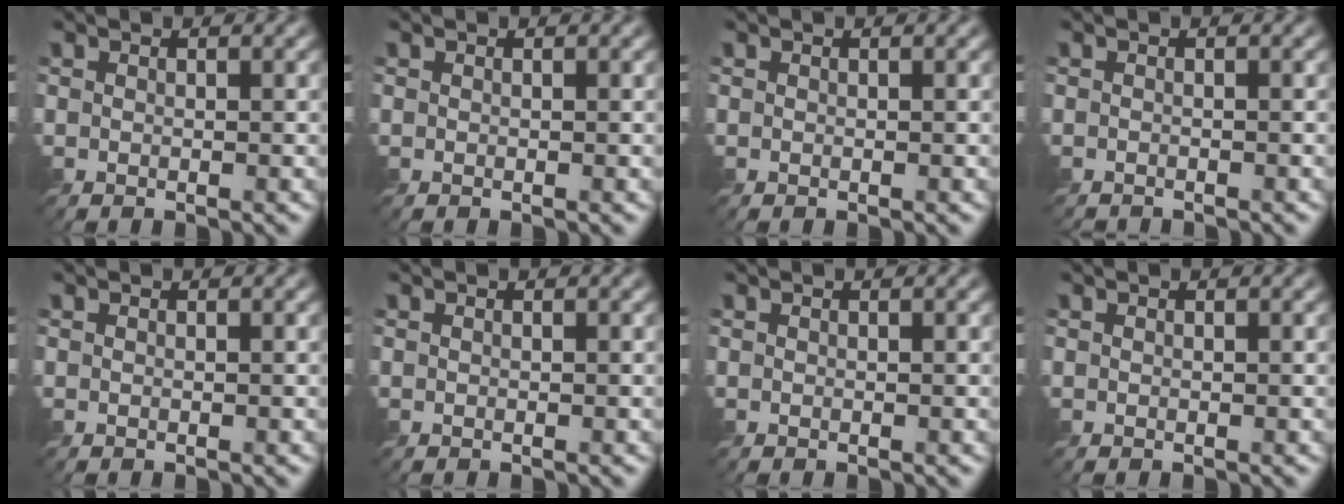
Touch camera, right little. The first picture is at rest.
{"total": 0.0}
{"total": 0.0}
{"total": 0.7, "force": [-0.6, 0.0, -0.3], "torque": [0.012, -0.007, -0.012]}
{"total": 0.0}
{"total": 0.0}
{"total": 0.0}
{"total": 0.0}